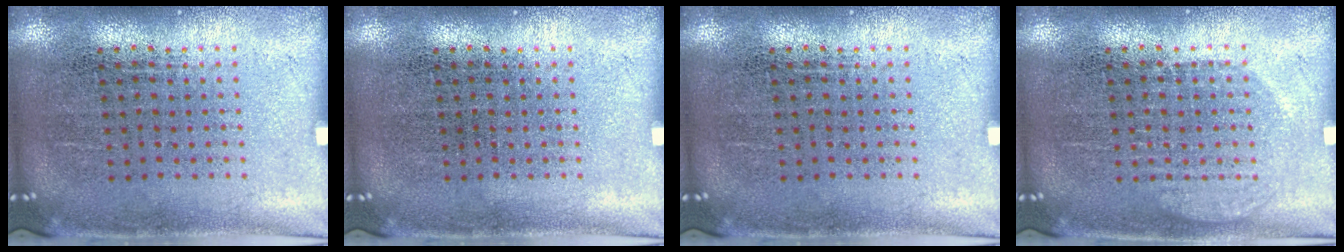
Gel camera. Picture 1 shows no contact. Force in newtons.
{"total": 0.0}
{"total": 0.0}
{"total": 1.6, "press": 1.5, "slide": 0.4}